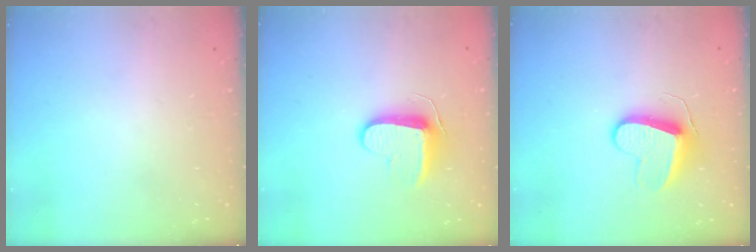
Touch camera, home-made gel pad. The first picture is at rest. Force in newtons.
{"total": 9.5, "press": 9.5, "slide": 0.8}
{"total": 9.9, "press": 9.8, "slide": 0.8}